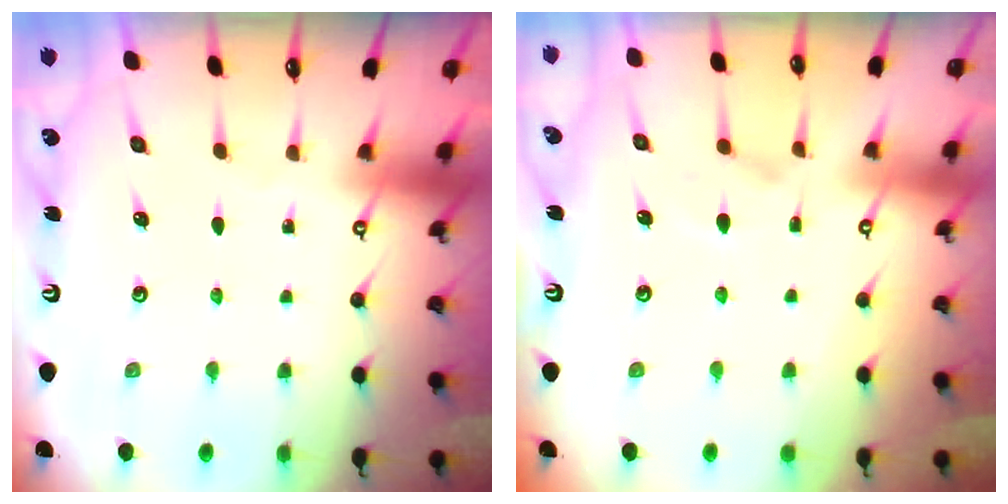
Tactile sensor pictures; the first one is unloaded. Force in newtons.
{"total": 6.7, "press": 6.6, "slide": 1.2}